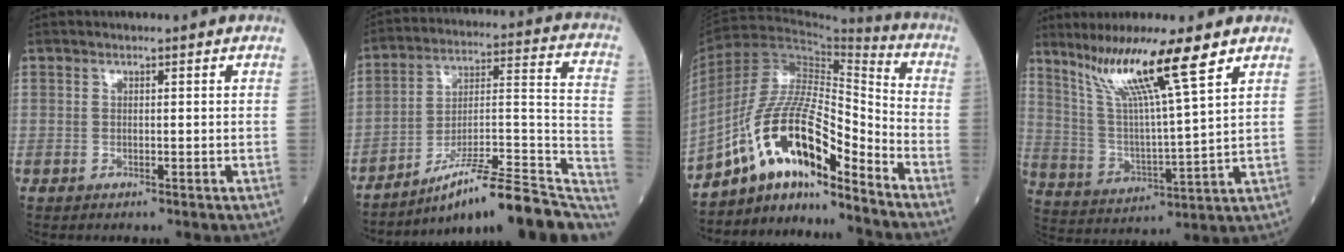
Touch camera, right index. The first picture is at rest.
{"total": 20.6, "force": [-16.0, 2.2, 12.9], "torque": [-0.130, 0.029, -0.253]}
{"total": 15.6, "force": [-10.4, 3.4, 11.1], "torque": [-0.208, 0.030, -0.182]}
{"total": 13.9, "force": [9.1, -0.8, 10.5], "torque": [-0.200, 0.008, 0.167]}